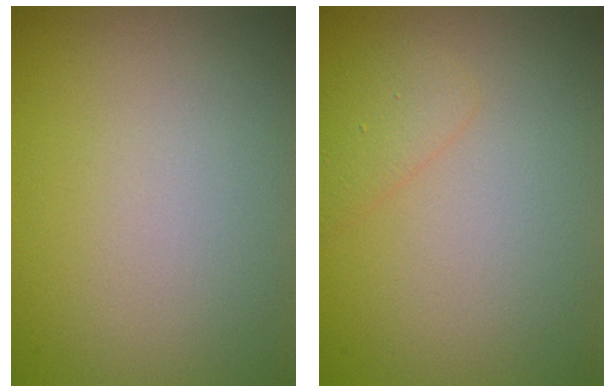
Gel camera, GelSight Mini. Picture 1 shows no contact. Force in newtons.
{"total": 1.4, "press": 1.4, "slide": 0.2}